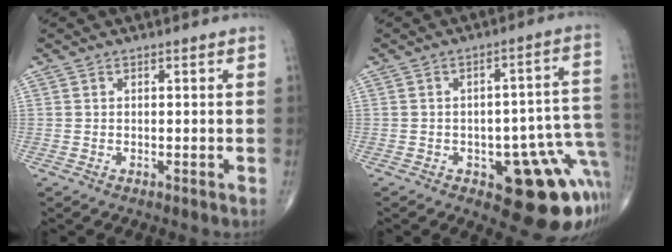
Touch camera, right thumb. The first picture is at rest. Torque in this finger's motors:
{"motor_torque": [1.90, 1.43, 0.45, -0.88, 0.23]}